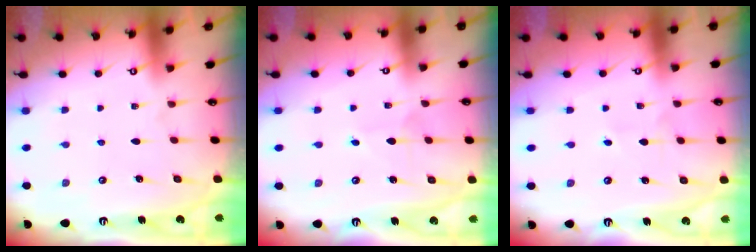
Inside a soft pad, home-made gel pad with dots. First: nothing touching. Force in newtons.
{"total": 2.0, "press": 2.0, "slide": 0.2}
{"total": 1.5, "press": 1.5, "slide": 0.1}